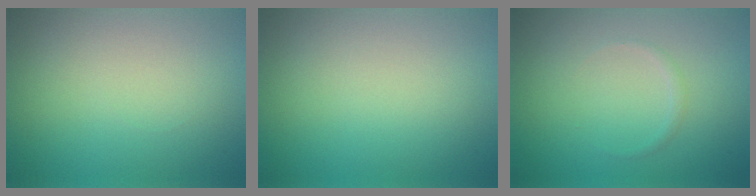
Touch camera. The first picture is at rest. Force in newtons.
{"total": 0.0}
{"total": 0.6, "press": 0.6, "slide": 0.1}